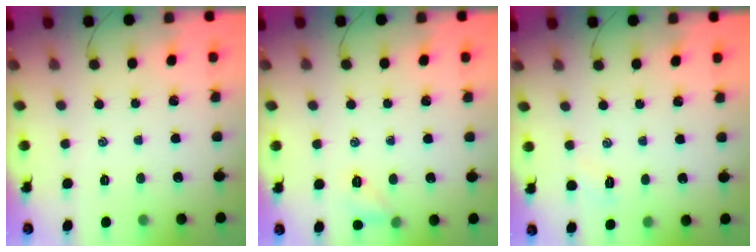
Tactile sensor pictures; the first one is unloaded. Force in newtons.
{"total": 6.6, "press": 6.4, "slide": 1.2}
{"total": 2.7, "press": 2.6, "slide": 0.7}